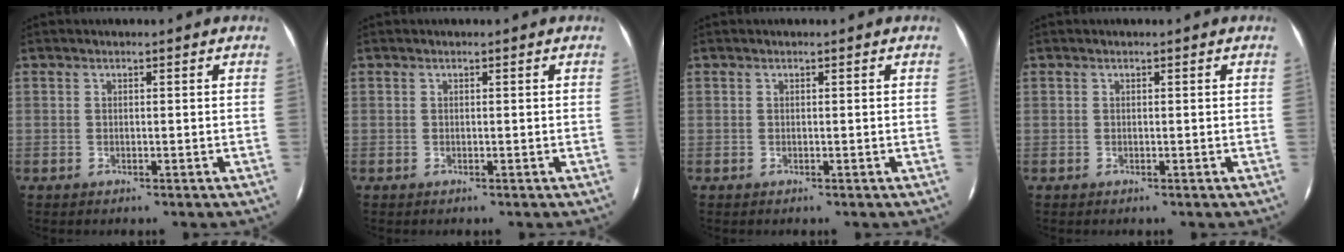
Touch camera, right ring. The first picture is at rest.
{"total": 0.0}
{"total": 0.0}
{"total": 0.0}